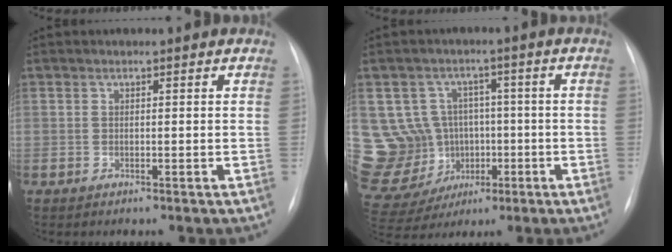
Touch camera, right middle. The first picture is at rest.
{"total": 16.8, "force": [-1.1, 15.8, 5.7], "torque": [-0.157, 0.053, 0.016]}